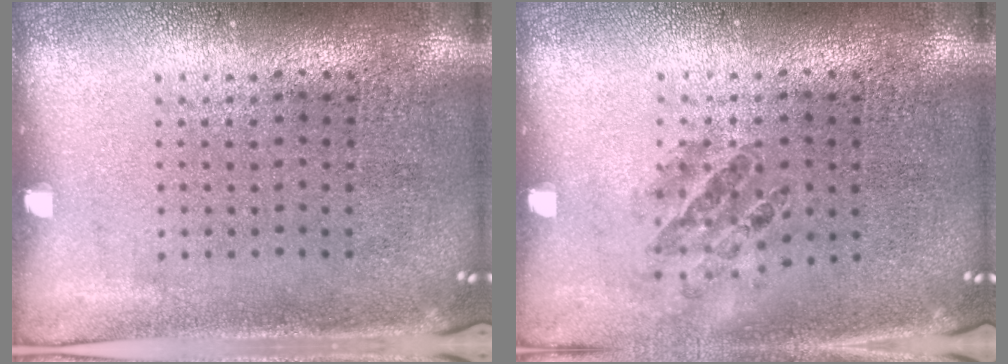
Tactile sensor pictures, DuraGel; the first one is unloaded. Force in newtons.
{"total": 0.9, "press": 0.9, "slide": 0.3}